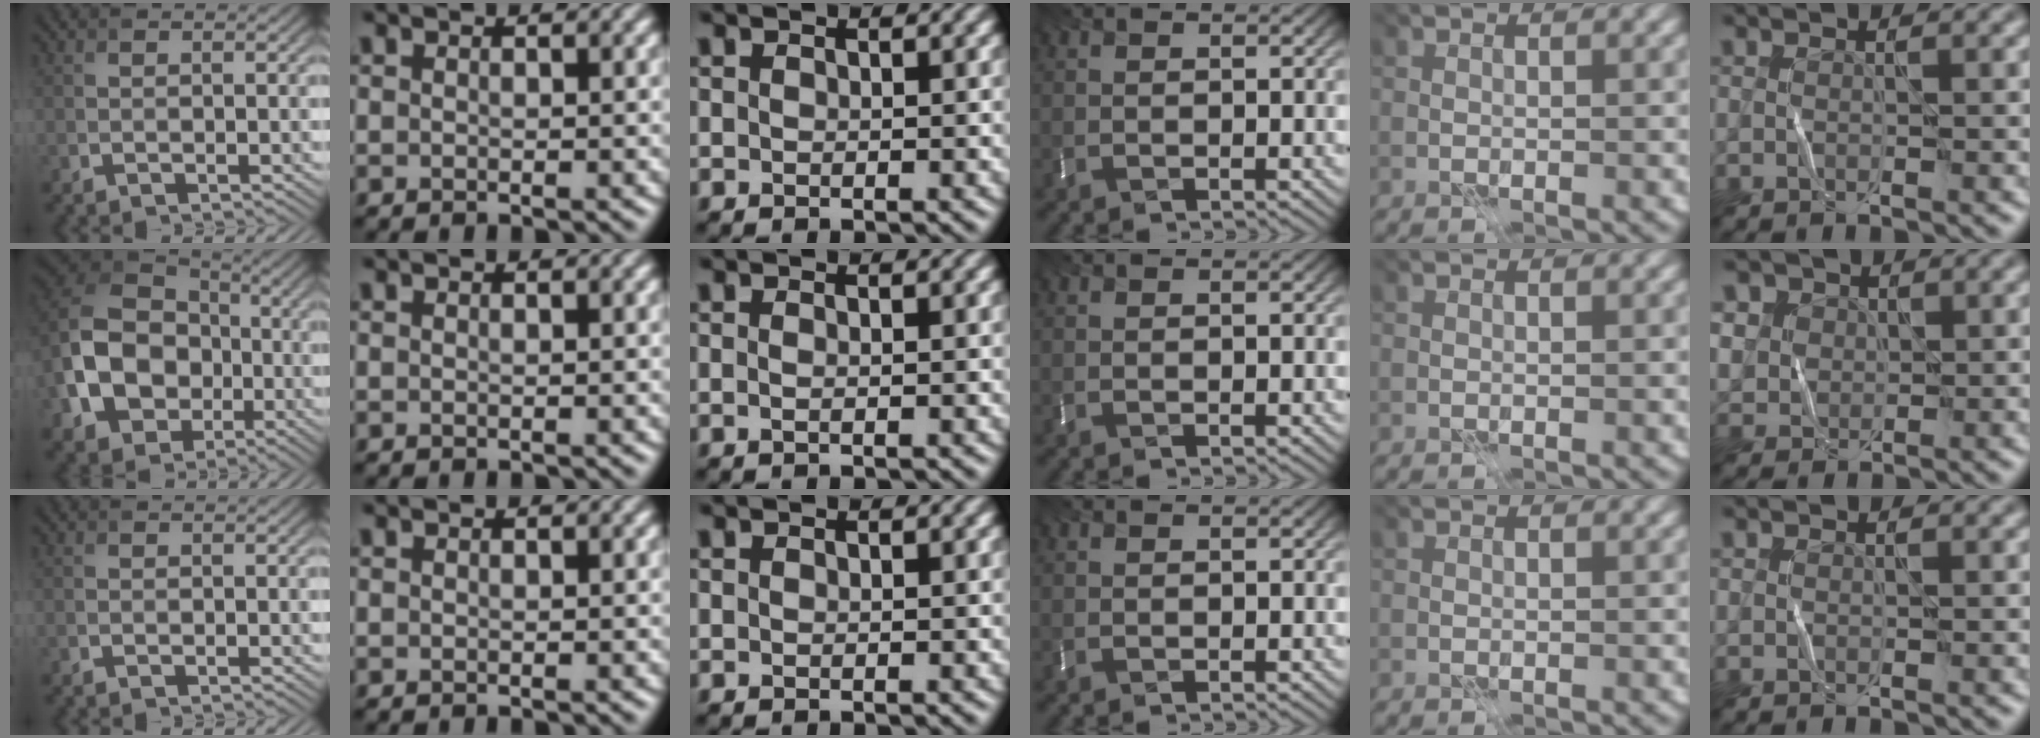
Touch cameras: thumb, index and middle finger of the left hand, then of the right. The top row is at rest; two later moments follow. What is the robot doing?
{"motion": "fold", "object": "bubble wrap"}